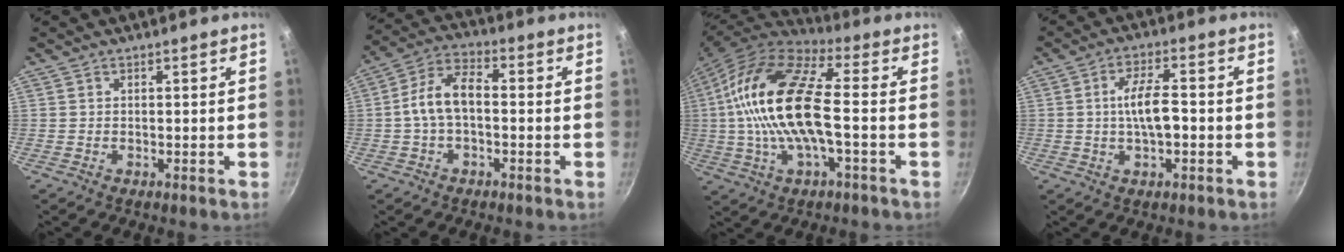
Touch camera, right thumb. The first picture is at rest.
{"total": 8.6, "force": [-0.8, 4.7, 7.1], "torque": [-0.130, 0.040, -0.024]}
{"total": 20.3, "force": [-0.7, 8.1, 18.6], "torque": [-0.359, 0.031, -0.028]}
{"total": 7.5, "force": [-0.7, 2.9, 6.9], "torque": [-0.110, 0.019, -0.016]}